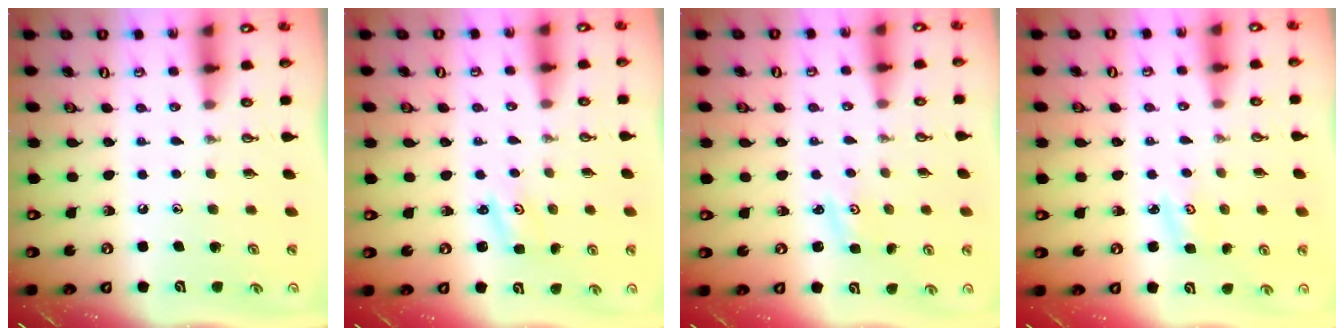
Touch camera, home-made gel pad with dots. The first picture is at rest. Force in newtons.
{"total": 1.4, "press": 1.4, "slide": 0.2}
{"total": 1.1, "press": 1.1, "slide": 0.3}
{"total": 3.2, "press": 3.2, "slide": 0.4}